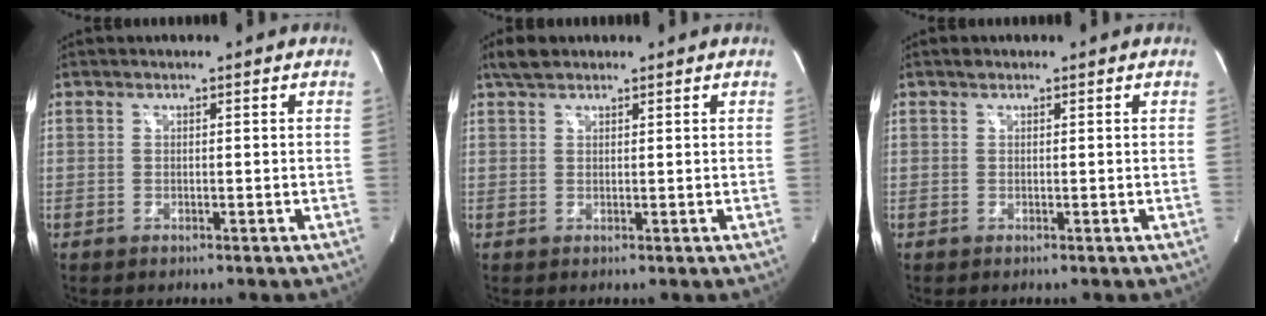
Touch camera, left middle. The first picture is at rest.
{"total": 2.7, "force": [2.2, 1.1, 1.1], "torque": [-0.028, 0.015, 0.040]}
{"total": 0.5, "force": [0.4, 0.3, 0.2], "torque": [-0.010, 0.005, 0.007]}